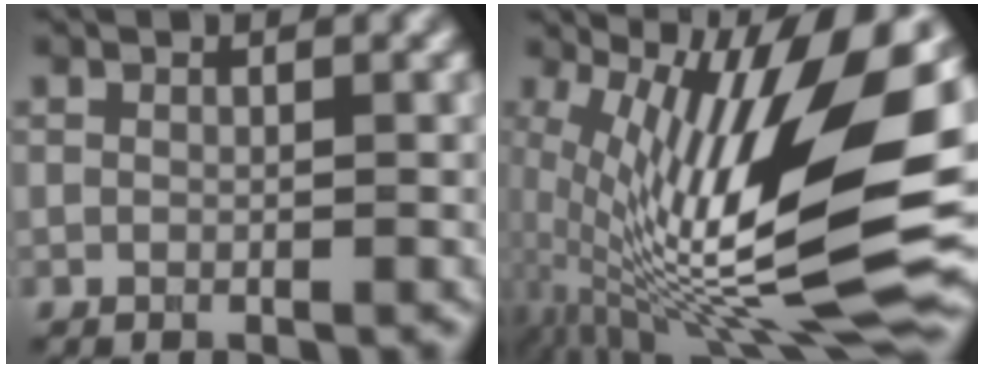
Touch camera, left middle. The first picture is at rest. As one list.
[{"total": 16.6, "force": [0.5, 5.9, 15.5], "torque": [-0.282, -0.004, 0.012]}]